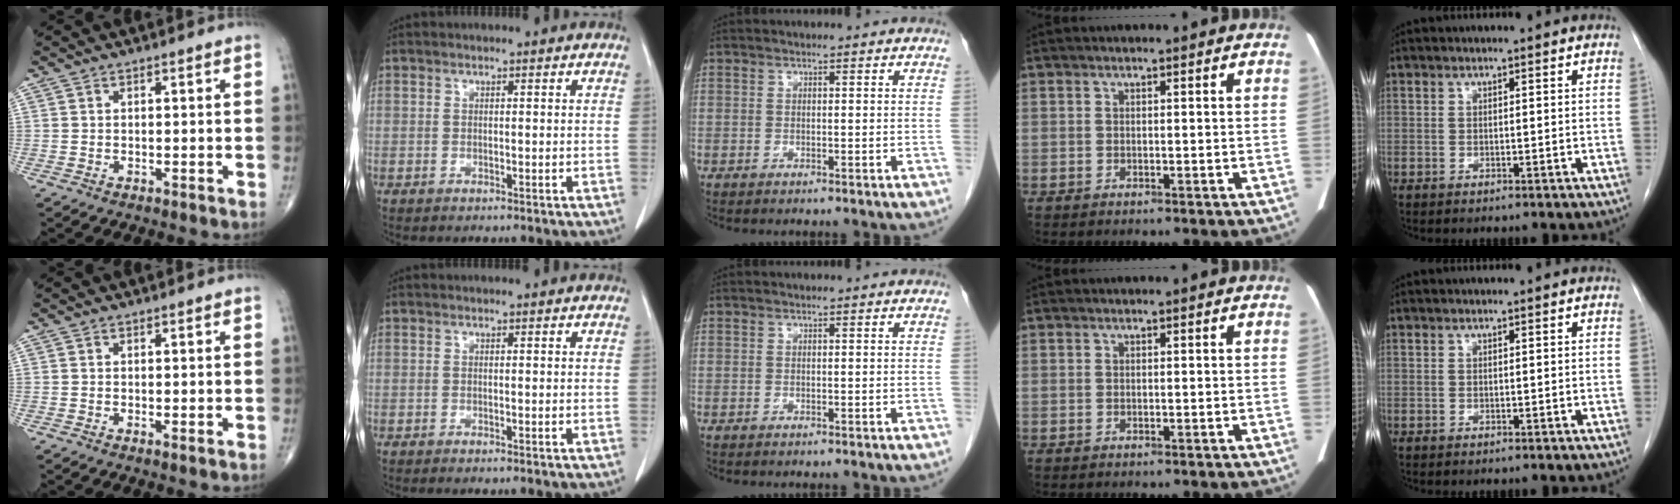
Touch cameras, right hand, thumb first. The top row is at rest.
{"thumb": {"total": 0.5, "force": [0.0, 0.1, 0.5], "torque": [-0.014, -0.004, -0.002]}, "index": {"total": 0.6, "force": [-0.4, -0.1, 0.3], "torque": [-0.007, -0.001, -0.007]}}